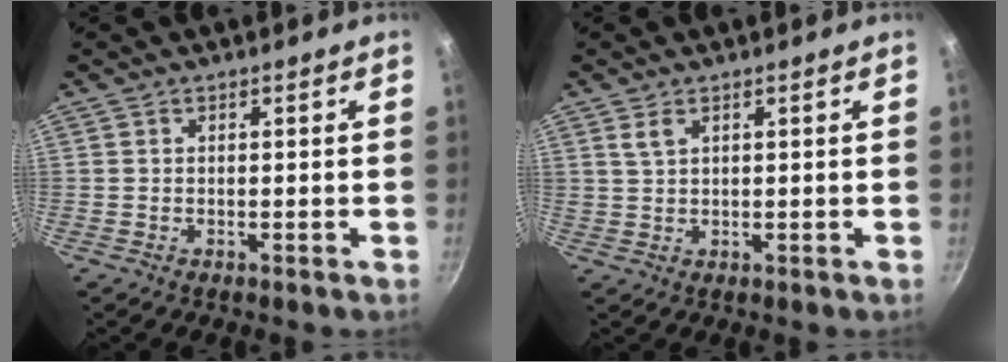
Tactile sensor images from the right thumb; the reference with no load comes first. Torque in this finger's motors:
{"motor_torque": [-0.73, 0.88, 0.37, 0.73, 0.05]}